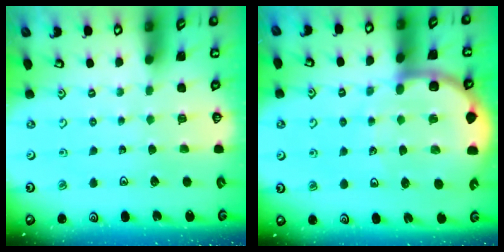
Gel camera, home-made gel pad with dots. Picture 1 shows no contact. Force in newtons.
{"total": 11.4, "press": 10.9, "slide": 3.2}